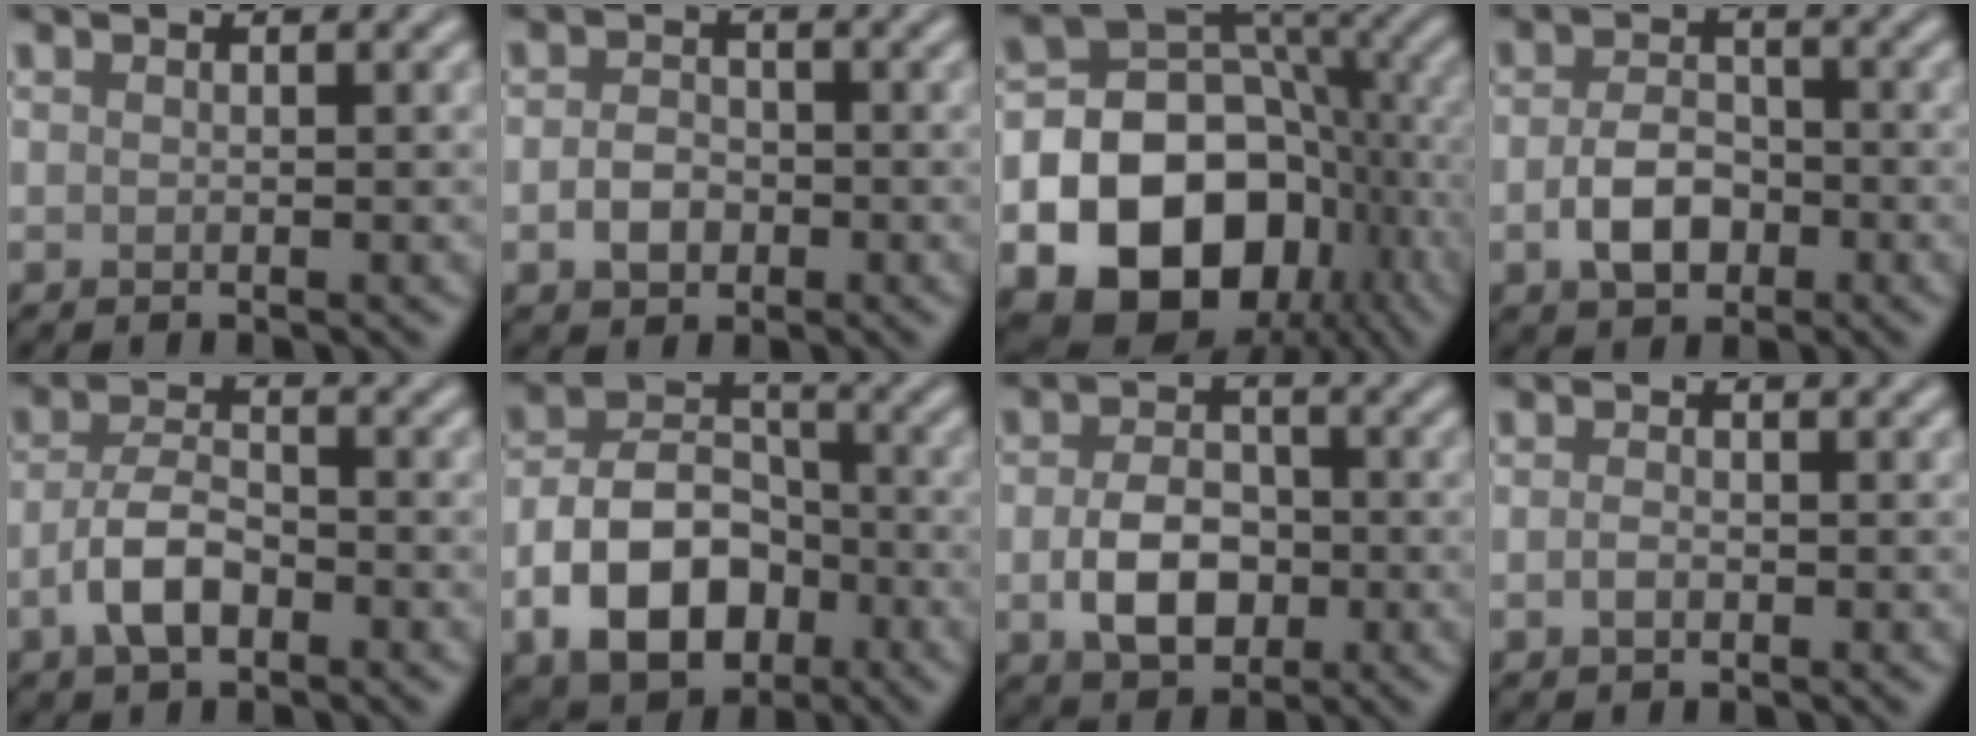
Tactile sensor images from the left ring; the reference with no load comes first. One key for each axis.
{"total": 2.5, "fx": -0.8, "fy": 1.9, "fz": 1.4, "tx": -0.023, "ty": 0.002, "tz": -0.021}
{"total": 17.8, "fx": -6.1, "fy": 13.8, "fz": 9.4, "tx": -0.141, "ty": -0.019, "tz": -0.115}
{"total": 3.9, "fx": -1.2, "fy": 2.6, "fz": 2.7, "tx": -0.052, "ty": 0.002, "tz": -0.027}
{"total": 4.1, "fx": -1.8, "fy": 2.0, "fz": 3.1, "tx": -0.060, "ty": 0.005, "tz": -0.041}
{"total": 8.4, "fx": -3.3, "fy": 5.6, "fz": 5.3, "tx": -0.090, "ty": 0.003, "tz": -0.065}
{"total": 5.1, "fx": -1.0, "fy": 3.5, "fz": 3.5, "tx": -0.067, "ty": -0.003, "tz": -0.022}
{"total": 1.0, "fx": -0.3, "fy": 0.7, "fz": 0.7, "tx": -0.016, "ty": 0.000, "tz": -0.009}